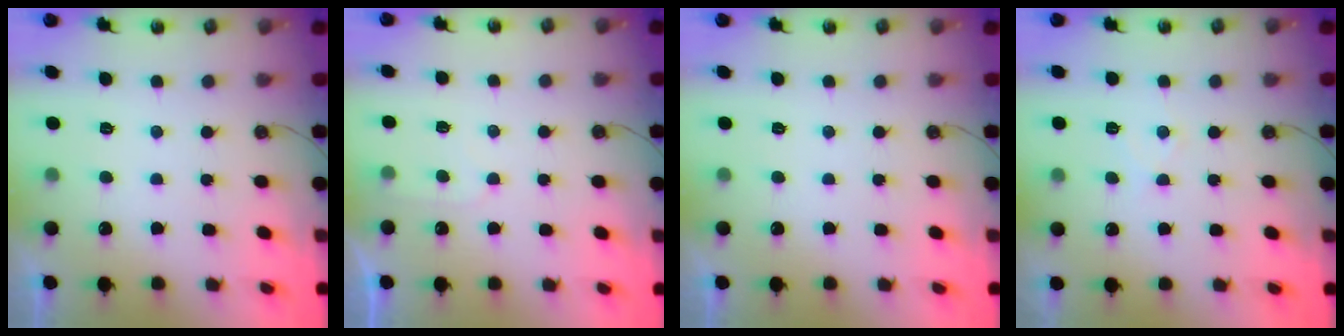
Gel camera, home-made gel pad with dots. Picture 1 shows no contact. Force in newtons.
{"total": 4.0, "press": 3.9, "slide": 0.6}
{"total": 0.0}
{"total": 5.5, "press": 5.4, "slide": 0.8}